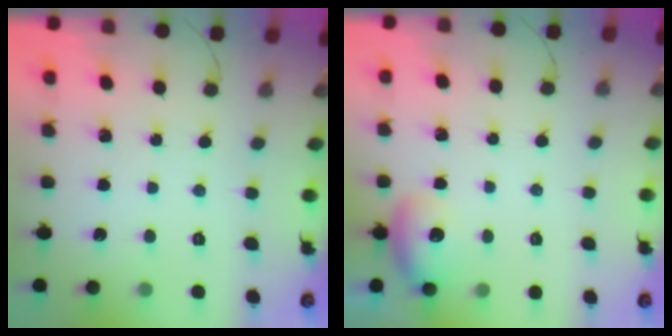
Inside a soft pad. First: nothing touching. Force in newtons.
{"total": 10.2, "press": 9.3, "slide": 4.3}